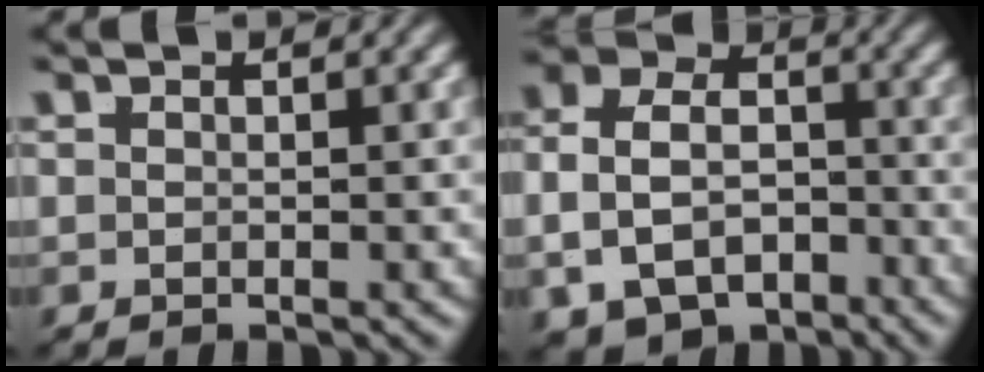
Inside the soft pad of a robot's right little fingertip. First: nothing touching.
{"total": 9.6, "force": [-3.2, 7.8, 4.7], "torque": [-0.084, -0.029, -0.055]}